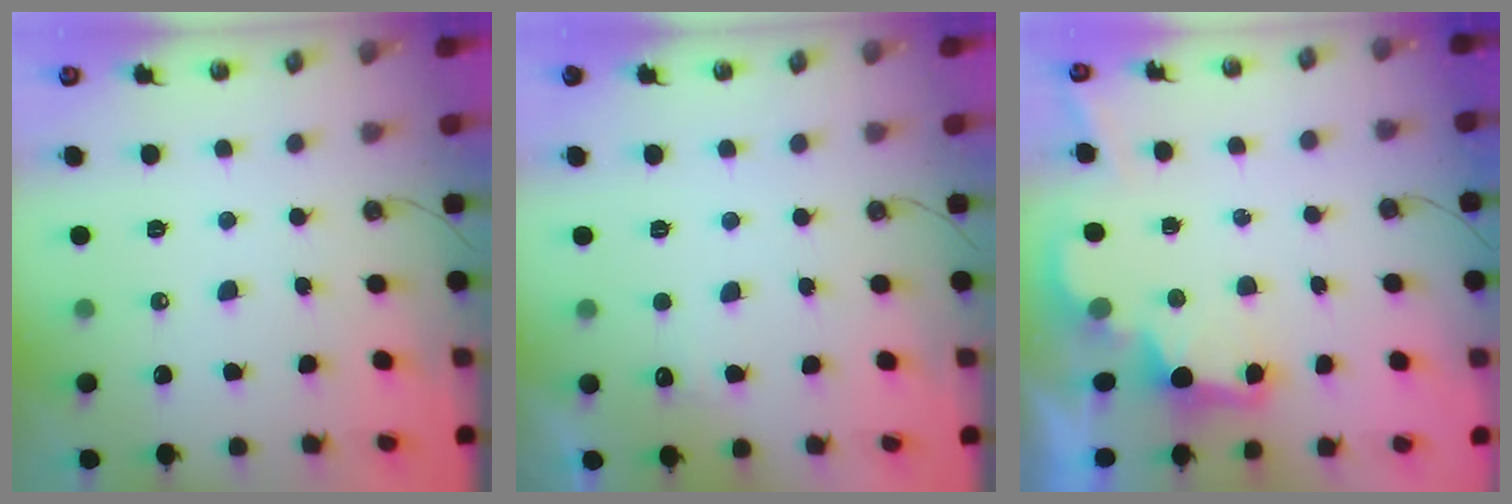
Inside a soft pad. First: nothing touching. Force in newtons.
{"total": 5.3, "press": 5.2, "slide": 1.2}
{"total": 2.5, "press": 2.3, "slide": 0.8}